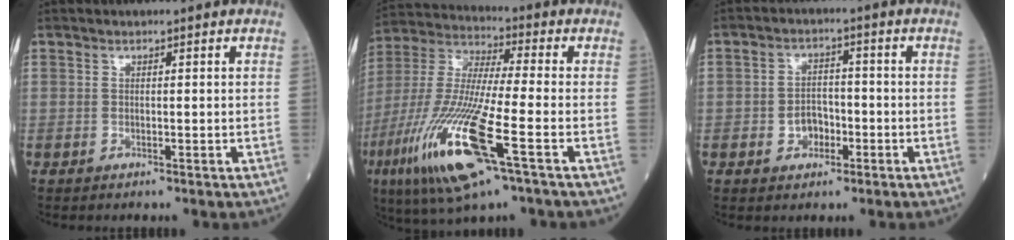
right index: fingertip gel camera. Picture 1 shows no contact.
{"total": 20.0, "force": [-7.9, 2.3, 18.2], "torque": [-0.419, -0.042, -0.148]}
{"total": 4.1, "force": [-1.4, 3.0, 2.4], "torque": [-0.038, 0.010, -0.021]}